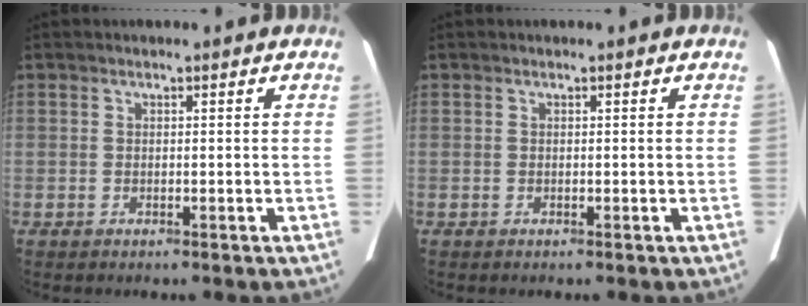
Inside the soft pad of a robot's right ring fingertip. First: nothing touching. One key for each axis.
{"total": 0.0}